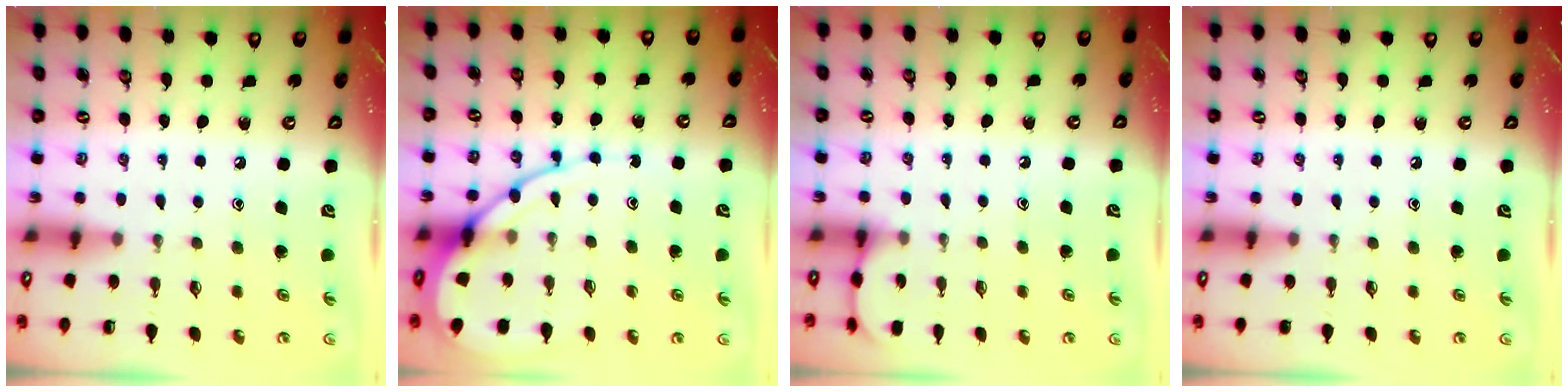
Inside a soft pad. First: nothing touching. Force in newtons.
{"total": 10.2, "press": 10.2, "slide": 1.0}
{"total": 3.5, "press": 3.5, "slide": 0.4}
{"total": 0.0}